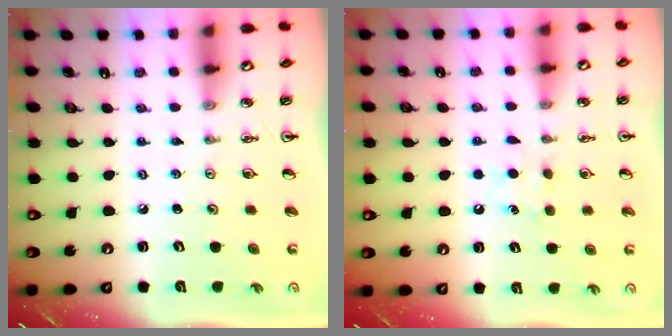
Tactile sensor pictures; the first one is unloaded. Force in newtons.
{"total": 8.0, "press": 7.9, "slide": 0.9}